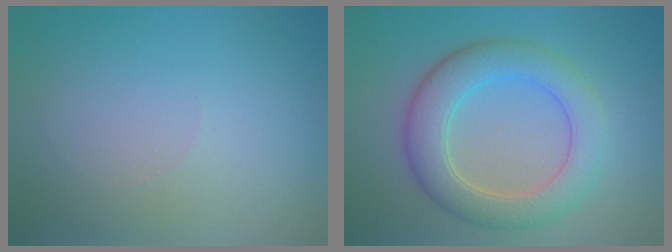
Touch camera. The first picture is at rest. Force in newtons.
{"total": 6.2, "press": 6.2, "slide": 0.2}